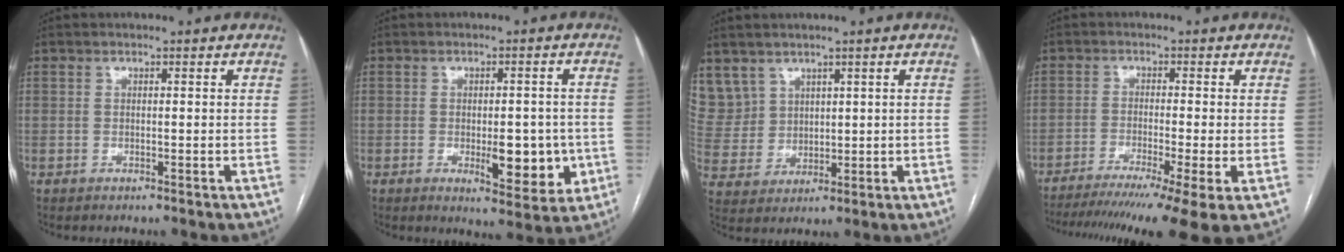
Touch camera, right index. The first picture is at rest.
{"total": 8.4, "force": [-1.8, 3.3, 7.6], "torque": [-0.090, -0.003, -0.015]}
{"total": 9.3, "force": [5.7, 7.2, 1.2], "torque": [-0.045, 0.028, 0.141]}
{"total": 15.5, "force": [-11.2, -0.2, 10.8], "torque": [-0.141, -0.036, -0.172]}